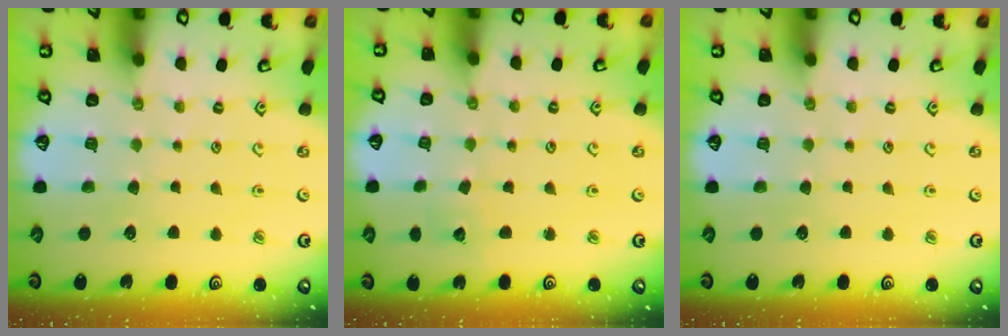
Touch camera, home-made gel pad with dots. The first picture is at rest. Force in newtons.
{"total": 3.1, "press": 3.0, "slide": 0.5}
{"total": 0.0}